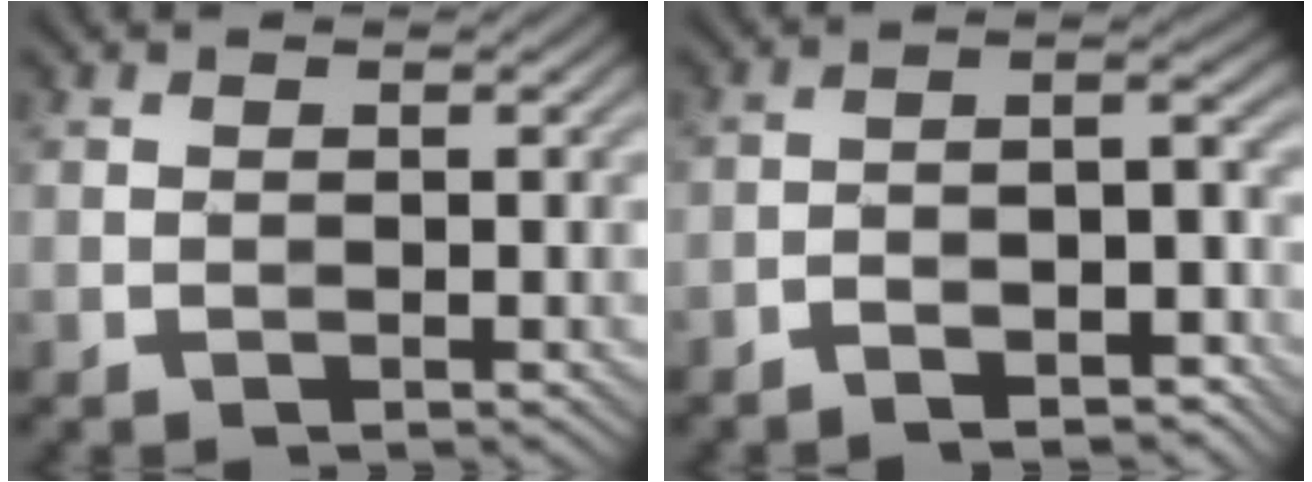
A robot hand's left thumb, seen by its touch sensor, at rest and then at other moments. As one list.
[{"total": 6.3, "force": [-4.3, 1.9, 4.2], "torque": [-0.066, 0.003, -0.070]}]